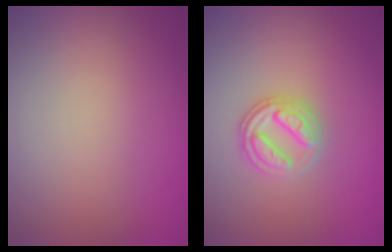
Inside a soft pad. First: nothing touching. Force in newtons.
{"total": 2.7, "press": 2.6, "slide": 0.8}